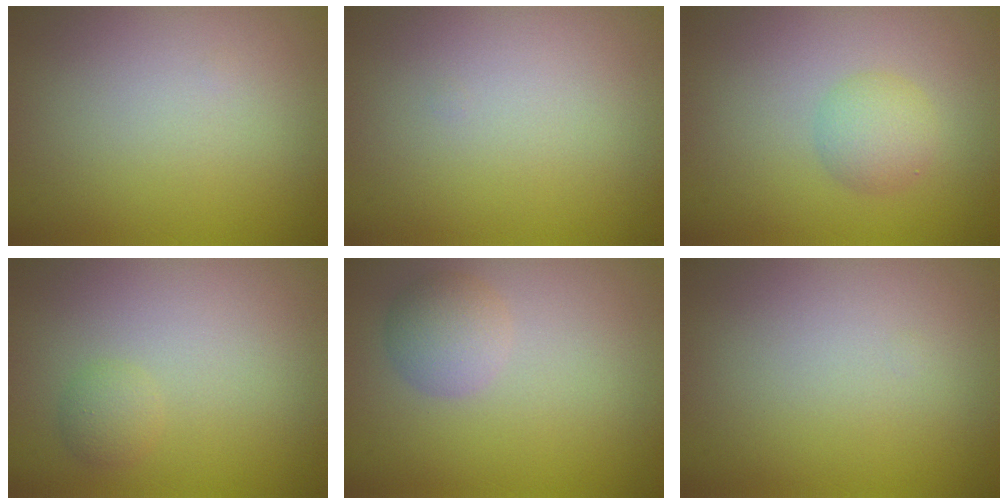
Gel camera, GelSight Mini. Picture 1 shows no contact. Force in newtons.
{"total": 0.0}
{"total": 2.1, "press": 2.1, "slide": 0.0}
{"total": 1.3, "press": 1.3, "slide": 0.1}
{"total": 1.9, "press": 1.9, "slide": 0.1}
{"total": 0.0}